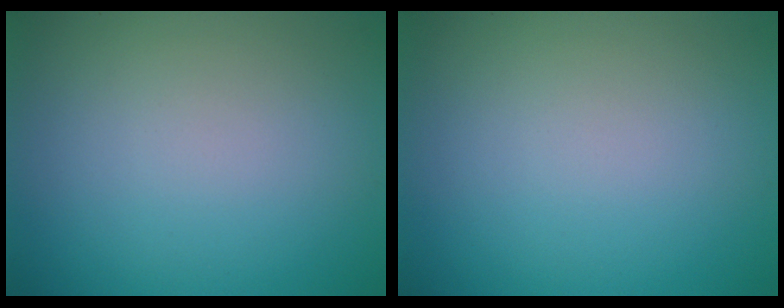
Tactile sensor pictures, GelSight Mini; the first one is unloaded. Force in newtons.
{"total": 0.0}